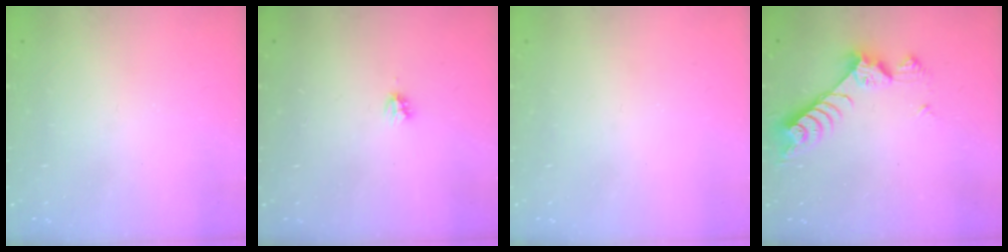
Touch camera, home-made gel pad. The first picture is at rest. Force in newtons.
{"total": 2.7, "press": 2.7, "slide": 0.2}
{"total": 0.5, "press": 0.5, "slide": 0.1}
{"total": 7.6, "press": 7.6, "slide": 0.6}